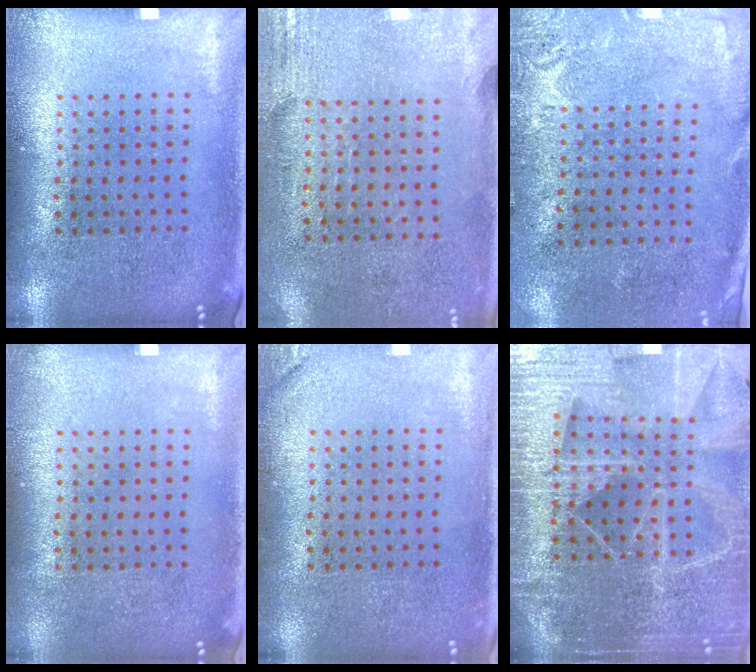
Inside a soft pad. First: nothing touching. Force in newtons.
{"total": 2.9, "press": 2.5, "slide": 1.5}
{"total": 2.8, "press": 2.3, "slide": 1.6}
{"total": 0.0}
{"total": 1.3, "press": 1.2, "slide": 0.3}
{"total": 5.4, "press": 4.8, "slide": 2.5}